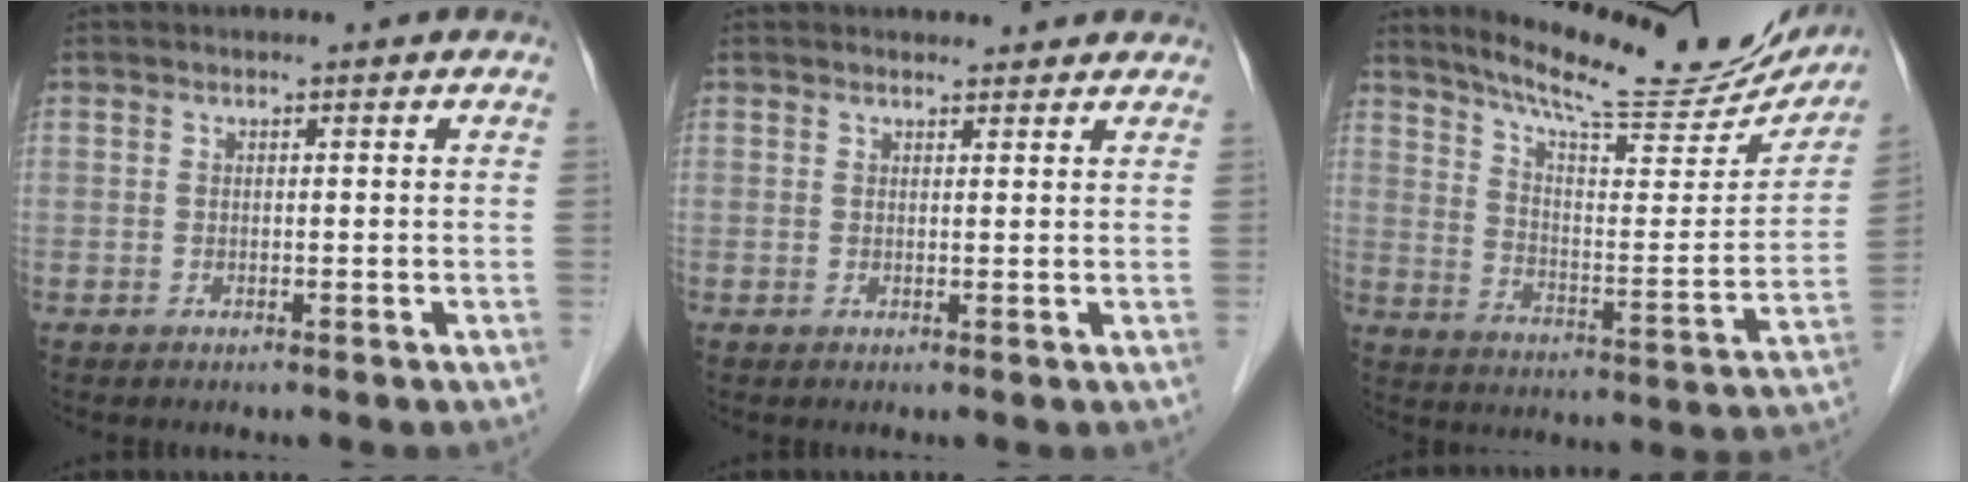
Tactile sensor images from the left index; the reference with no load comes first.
{"total": 3.6, "force": [3.4, 1.0, 0.6], "torque": [-0.008, 0.012, 0.035]}
{"total": 21.9, "force": [19.7, 3.6, 8.9], "torque": [-0.133, -0.033, 0.269]}